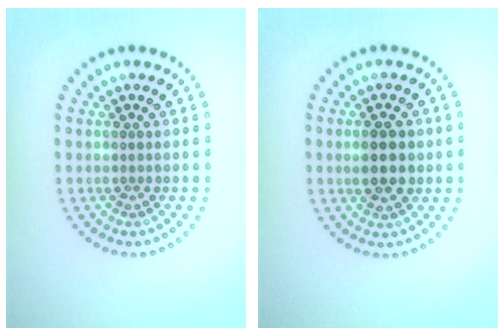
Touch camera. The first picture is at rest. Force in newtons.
{"total": 3.7, "press": 3.7, "slide": 0.1}